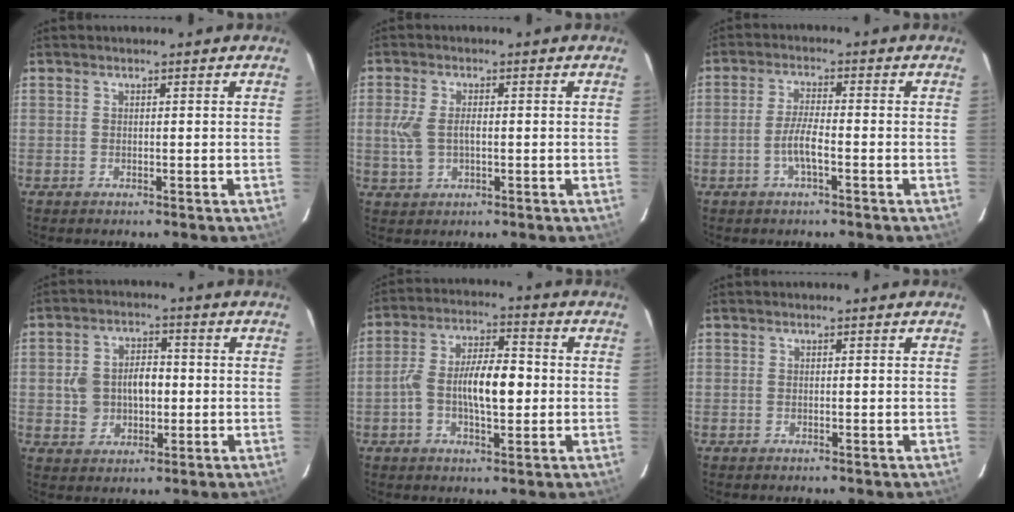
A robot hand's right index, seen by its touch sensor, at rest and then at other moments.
{"total": 5.3, "force": [-0.4, 2.9, 4.4], "torque": [-0.096, 0.001, -0.005]}
{"total": 4.3, "force": [-1.8, 0.5, 3.9], "torque": [-0.083, 0.002, -0.036]}
{"total": 7.5, "force": [-0.3, 5.7, 4.8], "torque": [-0.095, 0.017, 0.003]}
{"total": 9.9, "force": [-1.4, 3.9, 9.0], "torque": [-0.172, 0.014, -0.026]}
{"total": 0.0}